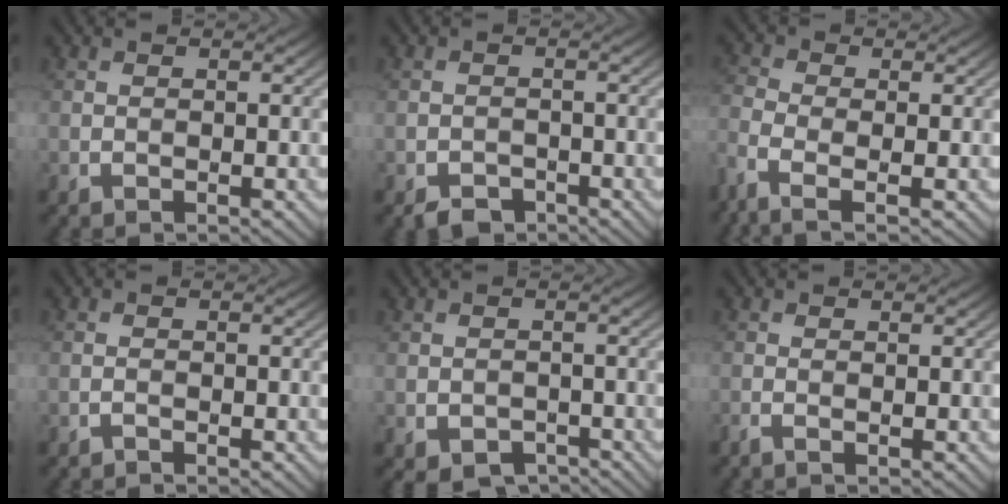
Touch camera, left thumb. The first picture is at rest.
{"total": 1.7, "force": [-1.5, 0.8, 0.1], "torque": [0.003, 0.002, -0.031]}
{"total": 5.3, "force": [-2.9, 2.2, 3.8], "torque": [-0.105, -0.013, -0.068]}
{"total": 0.6, "force": [-0.5, -0.1, 0.2], "torque": [-0.002, 0.005, -0.013]}
{"total": 2.1, "force": [-1.5, 1.3, 0.7], "torque": [-0.011, -0.004, -0.020]}
{"total": 0.7, "force": [-0.3, -0.1, 0.6], "torque": [-0.018, 0.003, -0.012]}